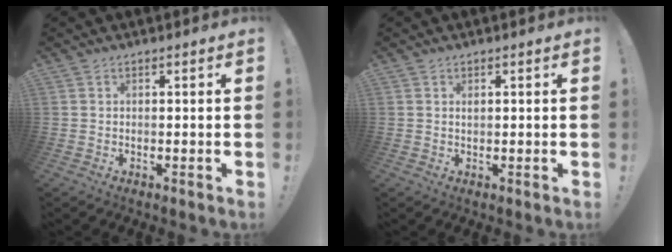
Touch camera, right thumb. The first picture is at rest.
{"total": 0.6, "force": [0.2, 0.4, 0.5], "torque": [-0.007, 0.000, 0.003]}